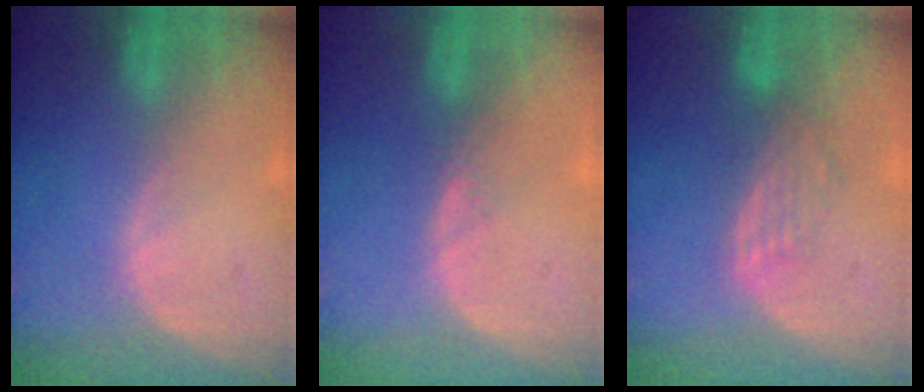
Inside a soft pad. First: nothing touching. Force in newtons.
{"total": 0.9, "press": 0.8, "slide": 0.4}
{"total": 3.8, "press": 3.2, "slide": 2.0}